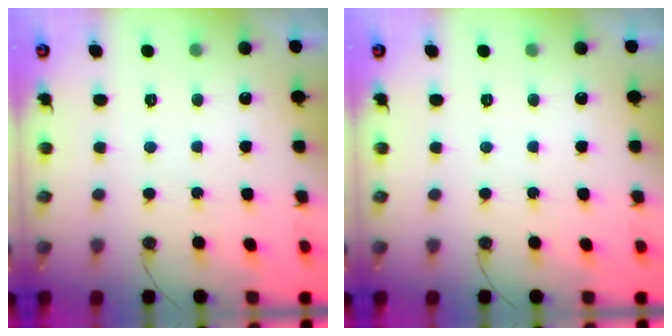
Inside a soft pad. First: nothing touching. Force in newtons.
{"total": 0.0}